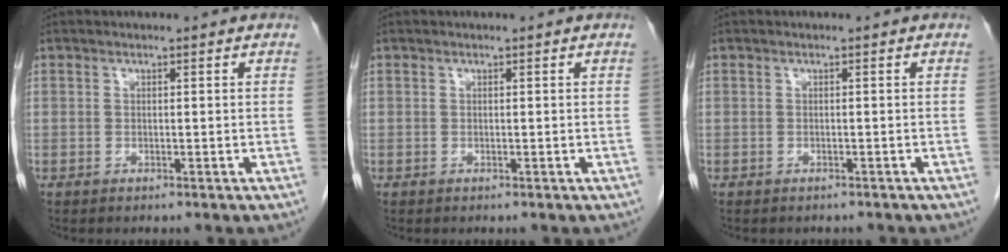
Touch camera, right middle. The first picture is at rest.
{"total": 0.0}
{"total": 1.9, "force": [-1.7, 0.7, 0.4], "torque": [-0.013, -0.003, -0.020]}